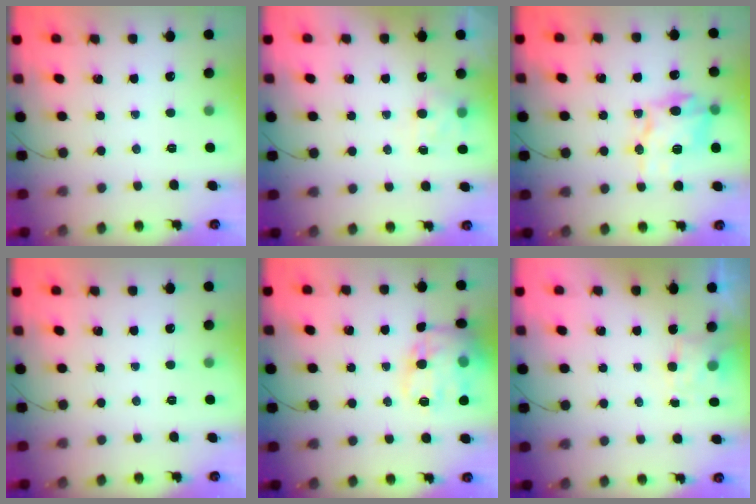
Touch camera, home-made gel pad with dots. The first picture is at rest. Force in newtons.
{"total": 6.6, "press": 6.5, "slide": 1.5}
{"total": 14.3, "press": 14.2, "slide": 0.6}
{"total": 0.0}
{"total": 16.2, "press": 16.0, "slide": 2.5}
{"total": 4.0, "press": 3.9, "slide": 1.1}